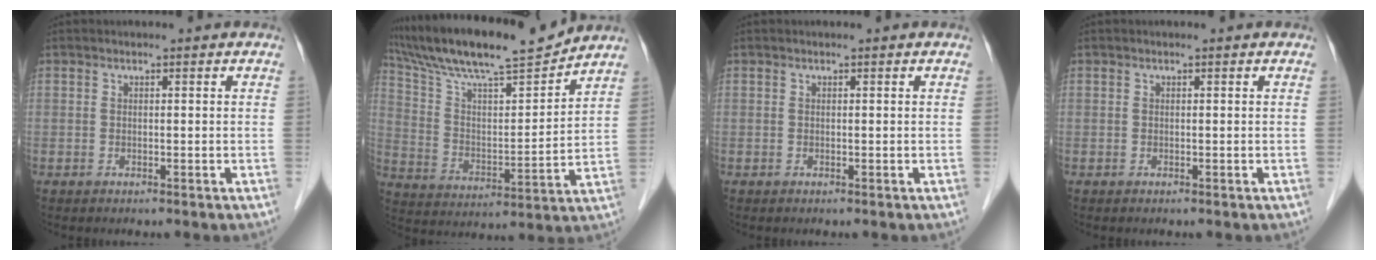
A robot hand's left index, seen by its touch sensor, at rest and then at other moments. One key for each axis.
{"total": 17.2, "fx": 15.4, "fy": 0.7, "fz": 7.6, "tx": -0.145, "ty": 0.003, "tz": 0.266}
{"total": 0.0}
{"total": 0.0}